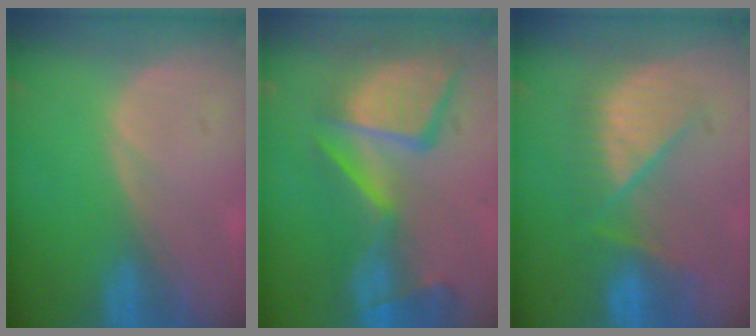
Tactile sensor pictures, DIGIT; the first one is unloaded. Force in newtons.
{"total": 13.5, "press": 11.1, "slide": 7.7}
{"total": 8.1, "press": 8.1, "slide": 0.0}